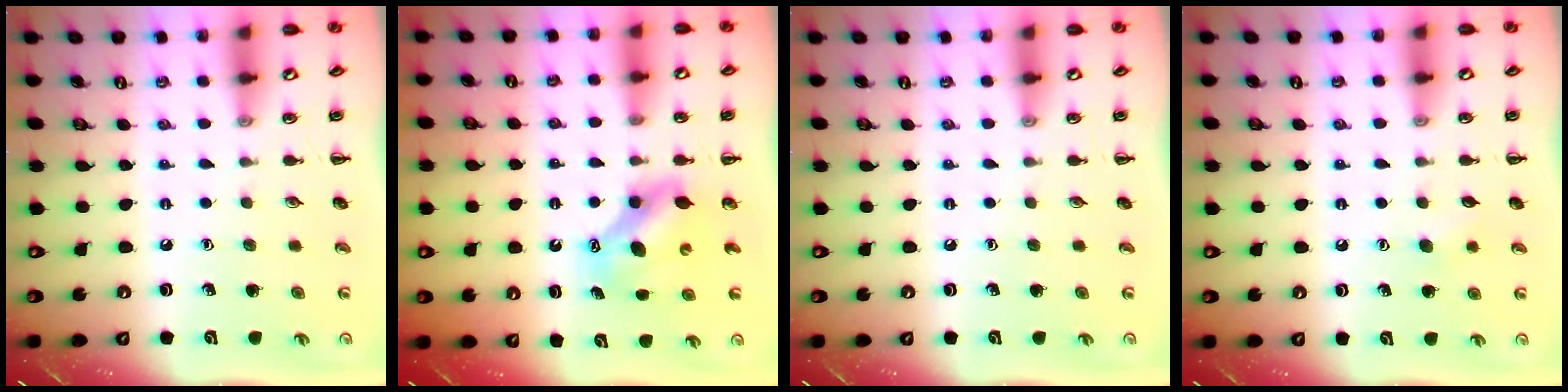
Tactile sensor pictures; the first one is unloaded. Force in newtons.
{"total": 7.1, "press": 7.0, "slide": 1.1}
{"total": 0.0}
{"total": 4.4, "press": 4.3, "slide": 1.0}